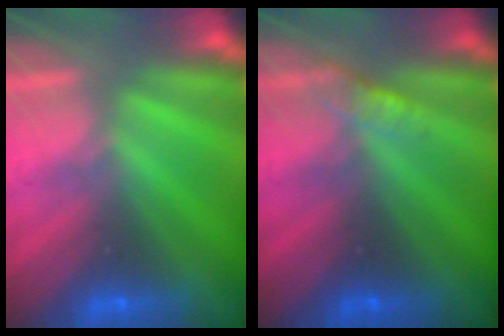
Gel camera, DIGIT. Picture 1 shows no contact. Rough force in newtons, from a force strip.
{"total": 3.0}